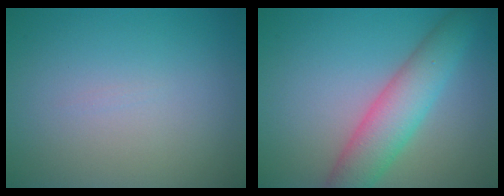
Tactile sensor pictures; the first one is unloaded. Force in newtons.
{"total": 5.6, "press": 5.6, "slide": 0.2}